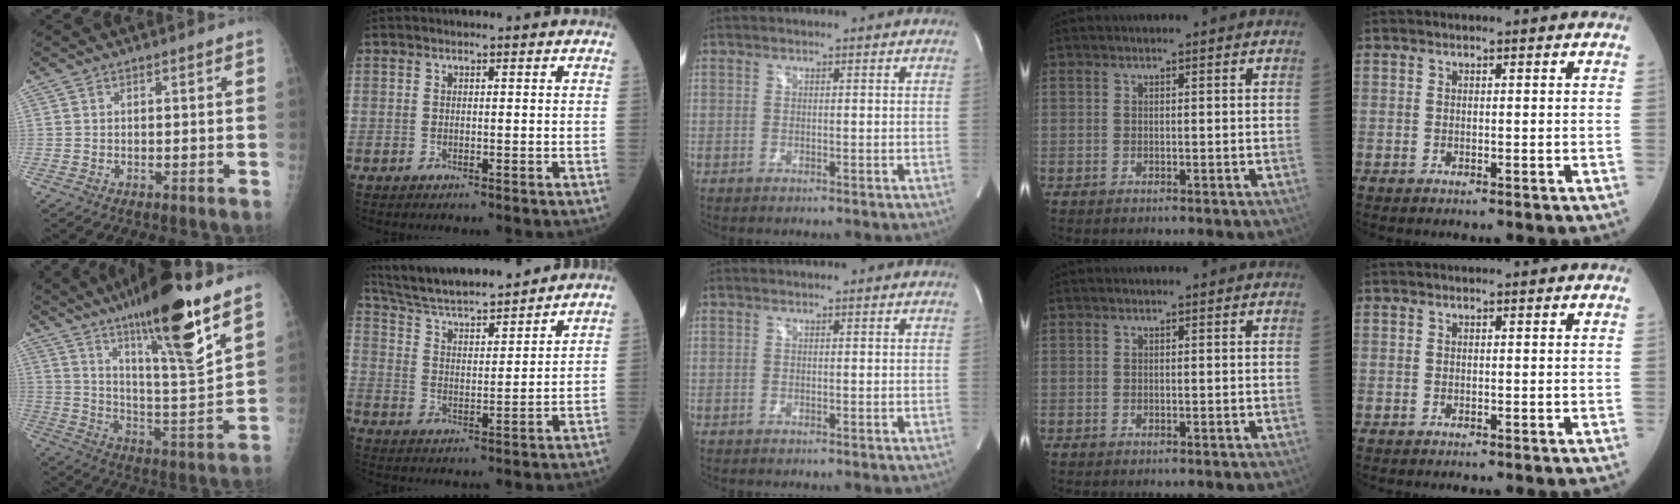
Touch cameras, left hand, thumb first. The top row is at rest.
{"thumb": {"total": 20.8, "force": [13.3, 2.6, 15.7], "torque": [-0.234, -0.070, 0.220]}, "index": {"total": 16.9, "force": [15.4, 1.7, 6.7], "torque": [-0.123, 0.017, 0.258]}}